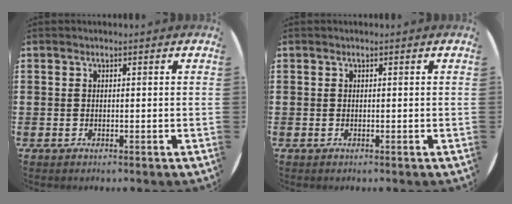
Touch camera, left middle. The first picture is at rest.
{"total": 0.0}